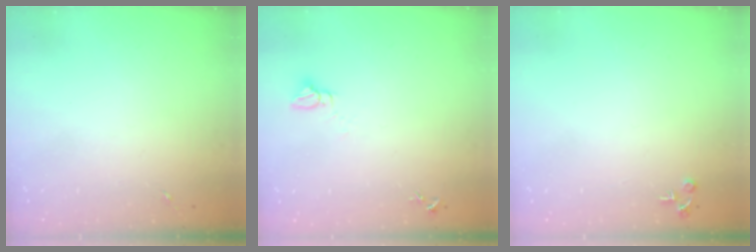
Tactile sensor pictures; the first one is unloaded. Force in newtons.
{"total": 2.8, "press": 2.8, "slide": 0.1}
{"total": 4.3, "press": 4.3, "slide": 0.5}